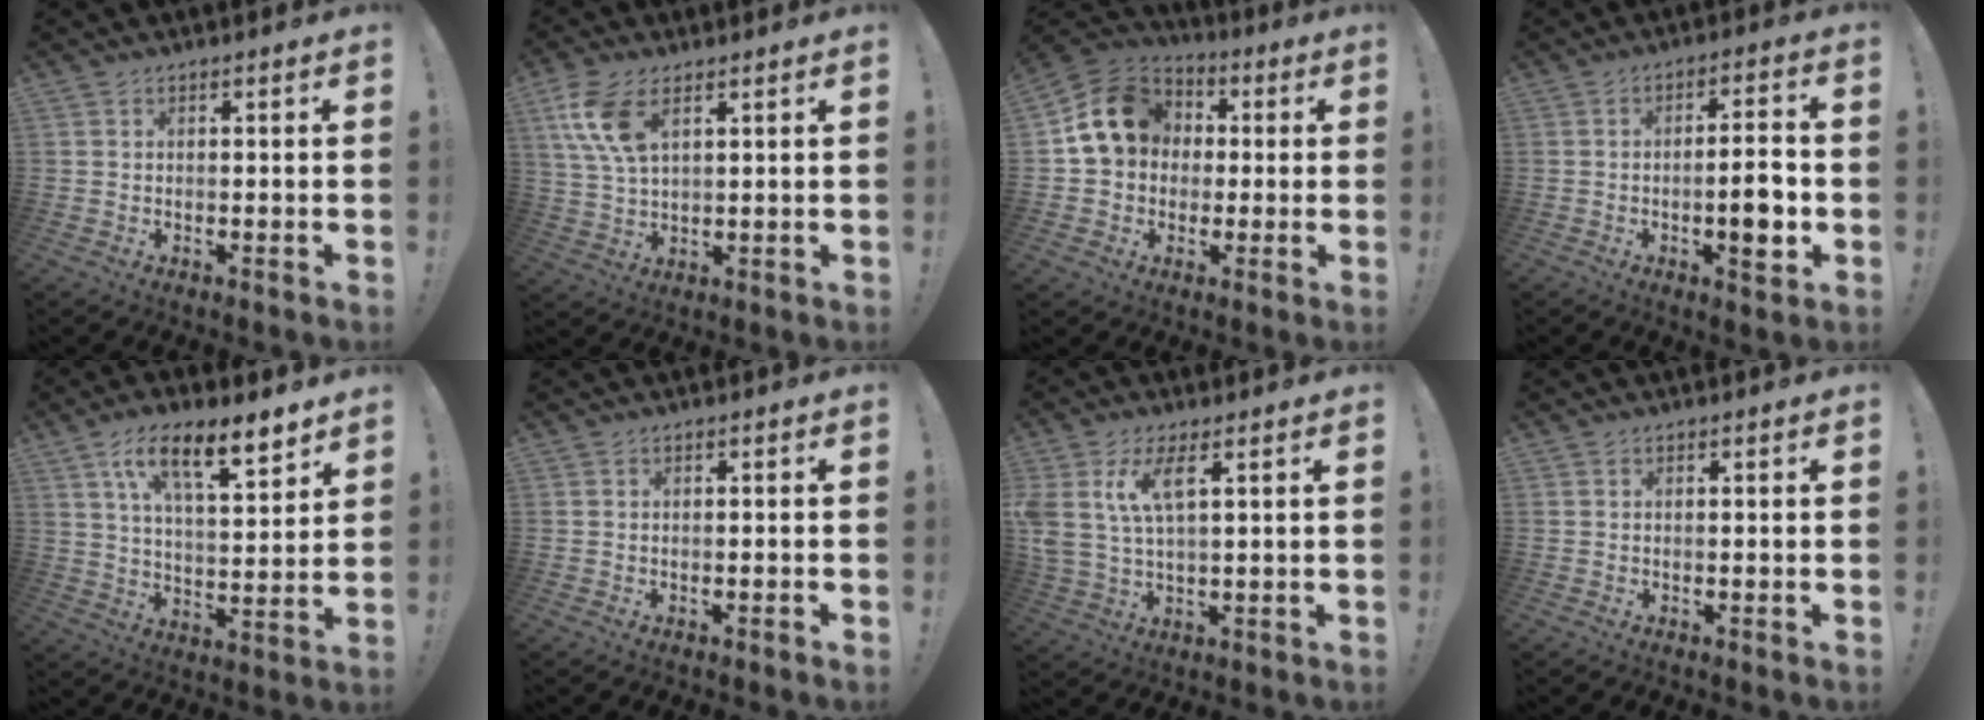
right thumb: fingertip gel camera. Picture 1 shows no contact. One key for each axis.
{"total": 10.4, "fx": 4.9, "fy": 5.2, "fz": 7.6, "tx": -0.162, "ty": -0.015, "tz": 0.091}
{"total": 14.5, "fx": 3.0, "fy": 12.1, "fz": 7.4, "tx": -0.100, "ty": 0.009, "tz": 0.066}
{"total": 9.0, "fx": -2.5, "fy": 2.2, "fz": 8.3, "tx": -0.120, "ty": 0.009, "tz": -0.040}
{"total": 14.2, "fx": 8.8, "fy": 4.0, "fz": 10.4, "tx": -0.170, "ty": -0.043, "tz": 0.146}
{"total": 0.8, "fx": -0.6, "fy": -0.3, "fz": 0.3, "tx": -0.013, "ty": 0.001, "tz": -0.010}
{"total": 8.8, "fx": 4.2, "fy": 3.2, "fz": 7.0, "tx": -0.150, "ty": -0.014, "tz": 0.075}
{"total": 0.0}